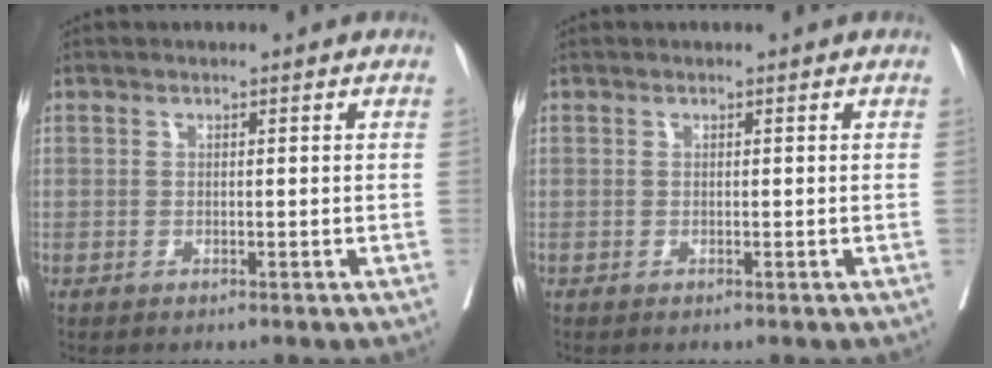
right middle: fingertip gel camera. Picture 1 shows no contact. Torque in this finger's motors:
{"motor_torque": [-0.02, 0.08, 0.09, 0.01]}